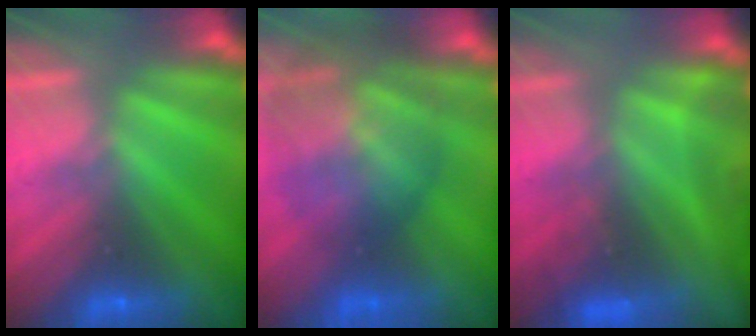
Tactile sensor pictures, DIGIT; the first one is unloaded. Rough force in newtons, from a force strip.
{"total": 7.6}
{"total": 3.4}